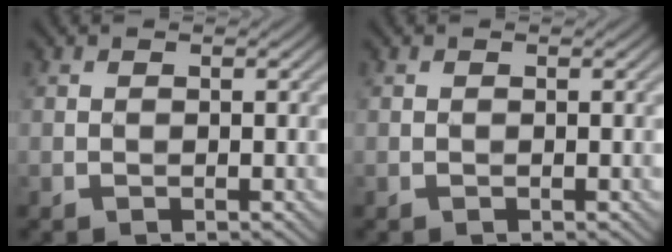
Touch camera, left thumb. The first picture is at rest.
{"total": 0.0}